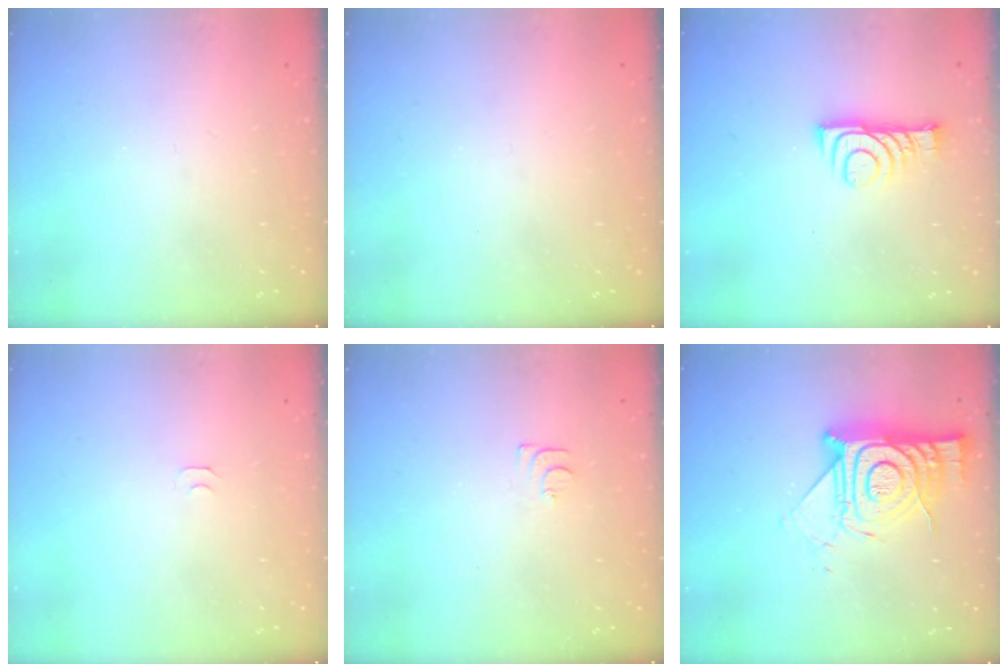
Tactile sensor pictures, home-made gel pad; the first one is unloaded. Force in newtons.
{"total": 0.0}
{"total": 9.4, "press": 9.4, "slide": 0.9}
{"total": 5.1, "press": 5.1, "slide": 0.5}
{"total": 5.2, "press": 5.1, "slide": 0.6}
{"total": 16.3, "press": 16.2, "slide": 1.5}